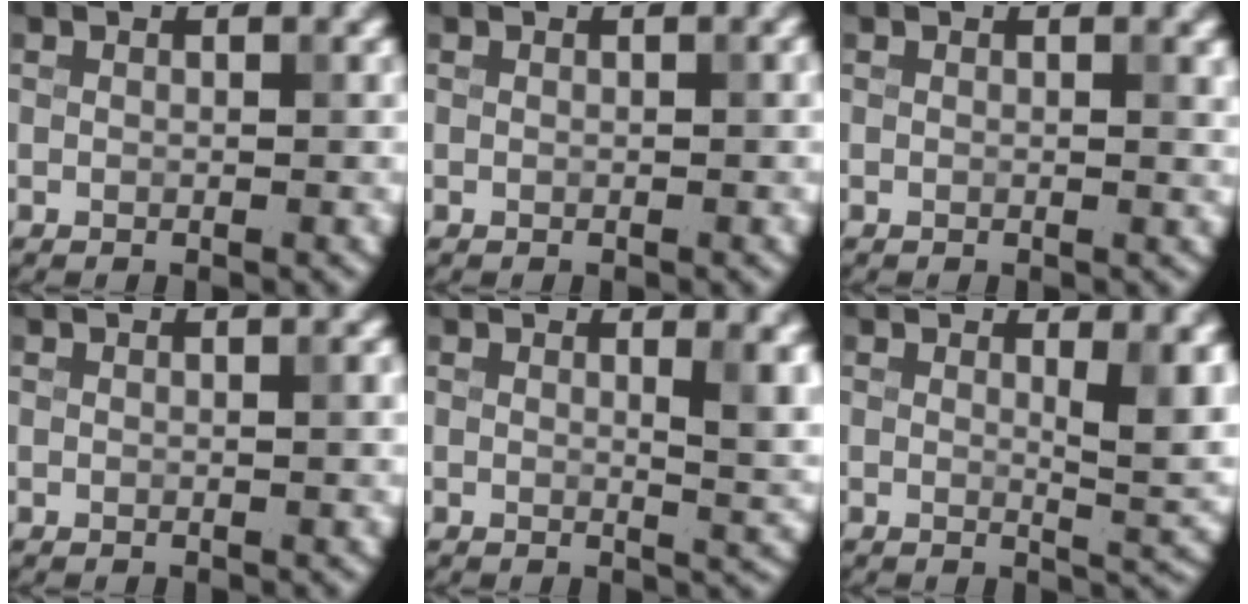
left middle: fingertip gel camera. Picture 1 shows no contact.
{"total": 0.0}
{"total": 0.9, "force": [0.3, 0.3, 0.8], "torque": [-0.006, -0.001, 0.004]}
{"total": 0.8, "force": [0.1, 0.1, 0.8], "torque": [-0.009, 0.001, 0.001]}
{"total": 3.8, "force": [1.2, 1.2, 3.4], "torque": [-0.034, -0.004, 0.017]}
{"total": 4.5, "force": [1.3, 1.2, 4.1], "torque": [-0.052, -0.009, 0.023]}